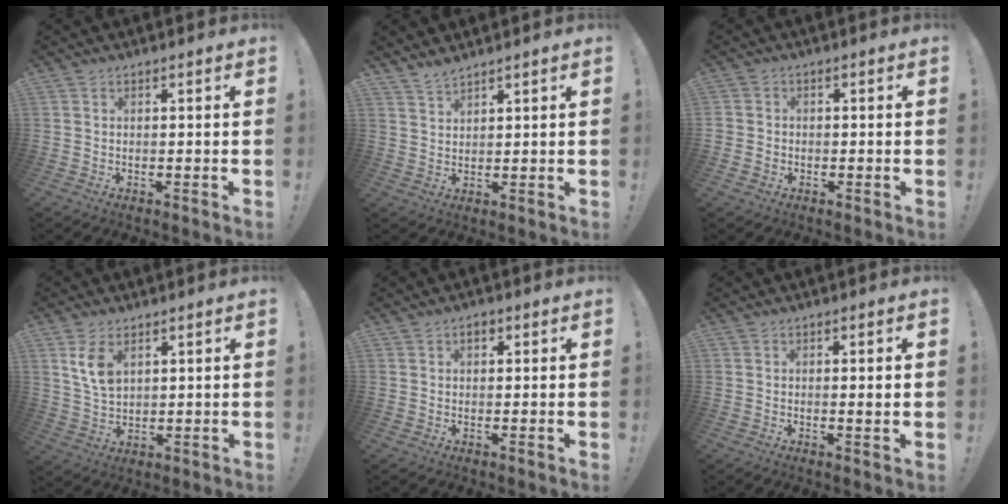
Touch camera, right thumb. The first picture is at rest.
{"total": 3.2, "force": [3.0, 0.7, 0.9], "torque": [-0.019, -0.020, 0.057]}
{"total": 2.3, "force": [-0.9, 2.0, 0.7], "torque": [-0.011, 0.007, -0.016]}
{"total": 8.0, "force": [4.1, 4.9, 4.8], "torque": [-0.087, -0.018, 0.077]}
{"total": 2.0, "force": [1.0, 1.2, 1.1], "torque": [-0.014, 0.000, 0.016]}
{"total": 1.7, "force": [0.2, -0.2, 1.7], "torque": [-0.025, -0.004, -0.001]}